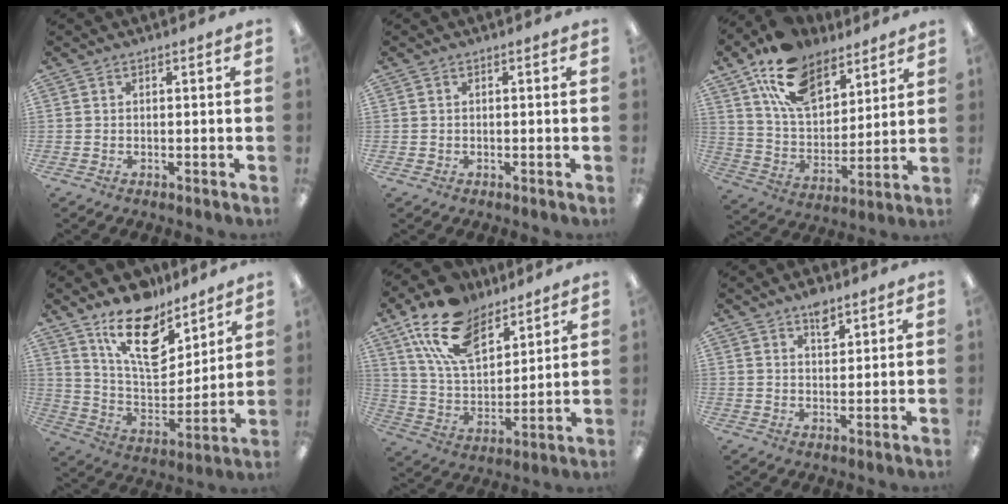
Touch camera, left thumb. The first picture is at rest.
{"total": 0.5, "force": [0.0, 0.5, 0.0], "torque": [0.000, 0.005, -0.001]}
{"total": 17.1, "force": [11.4, 9.2, 8.8], "torque": [-0.164, -0.044, 0.212]}
{"total": 18.2, "force": [12.4, 8.8, 10.0], "torque": [-0.164, -0.073, 0.218]}
{"total": 18.0, "force": [11.7, 9.4, 9.9], "torque": [-0.197, -0.041, 0.218]}
{"total": 5.0, "force": [3.5, 2.4, 2.7], "torque": [-0.027, -0.017, 0.057]}